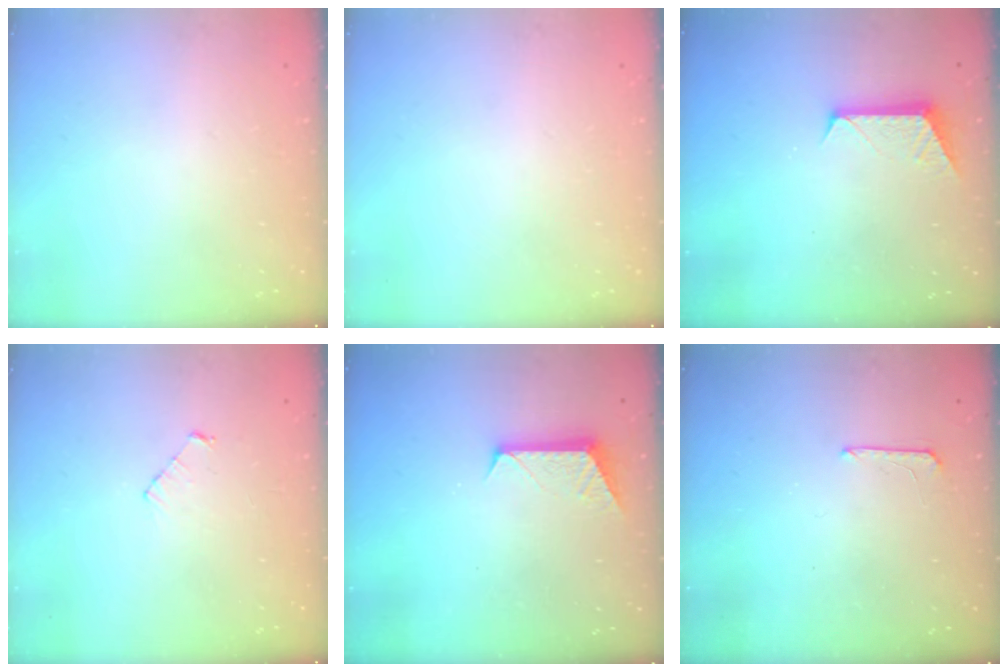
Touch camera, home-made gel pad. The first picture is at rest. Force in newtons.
{"total": 0.0}
{"total": 7.4, "press": 7.4, "slide": 0.6}
{"total": 3.5, "press": 3.4, "slide": 0.3}
{"total": 7.4, "press": 7.4, "slide": 0.6}
{"total": 5.1, "press": 5.1, "slide": 0.4}